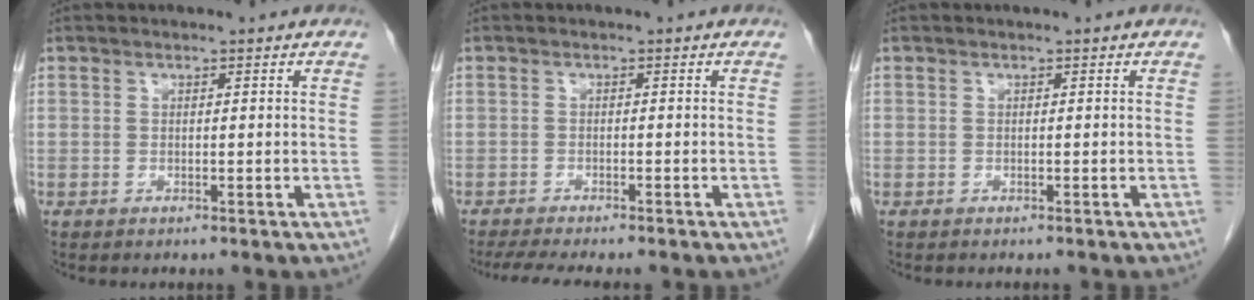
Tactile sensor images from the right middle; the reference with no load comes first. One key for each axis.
{"total": 8.3, "fx": -7.1, "fy": 1.0, "fz": 4.2, "tx": -0.059, "ty": -0.015, "tz": -0.105}
{"total": 1.0, "fx": -0.9, "fy": 0.2, "fz": 0.4, "tx": -0.006, "ty": -0.001, "tz": -0.010}